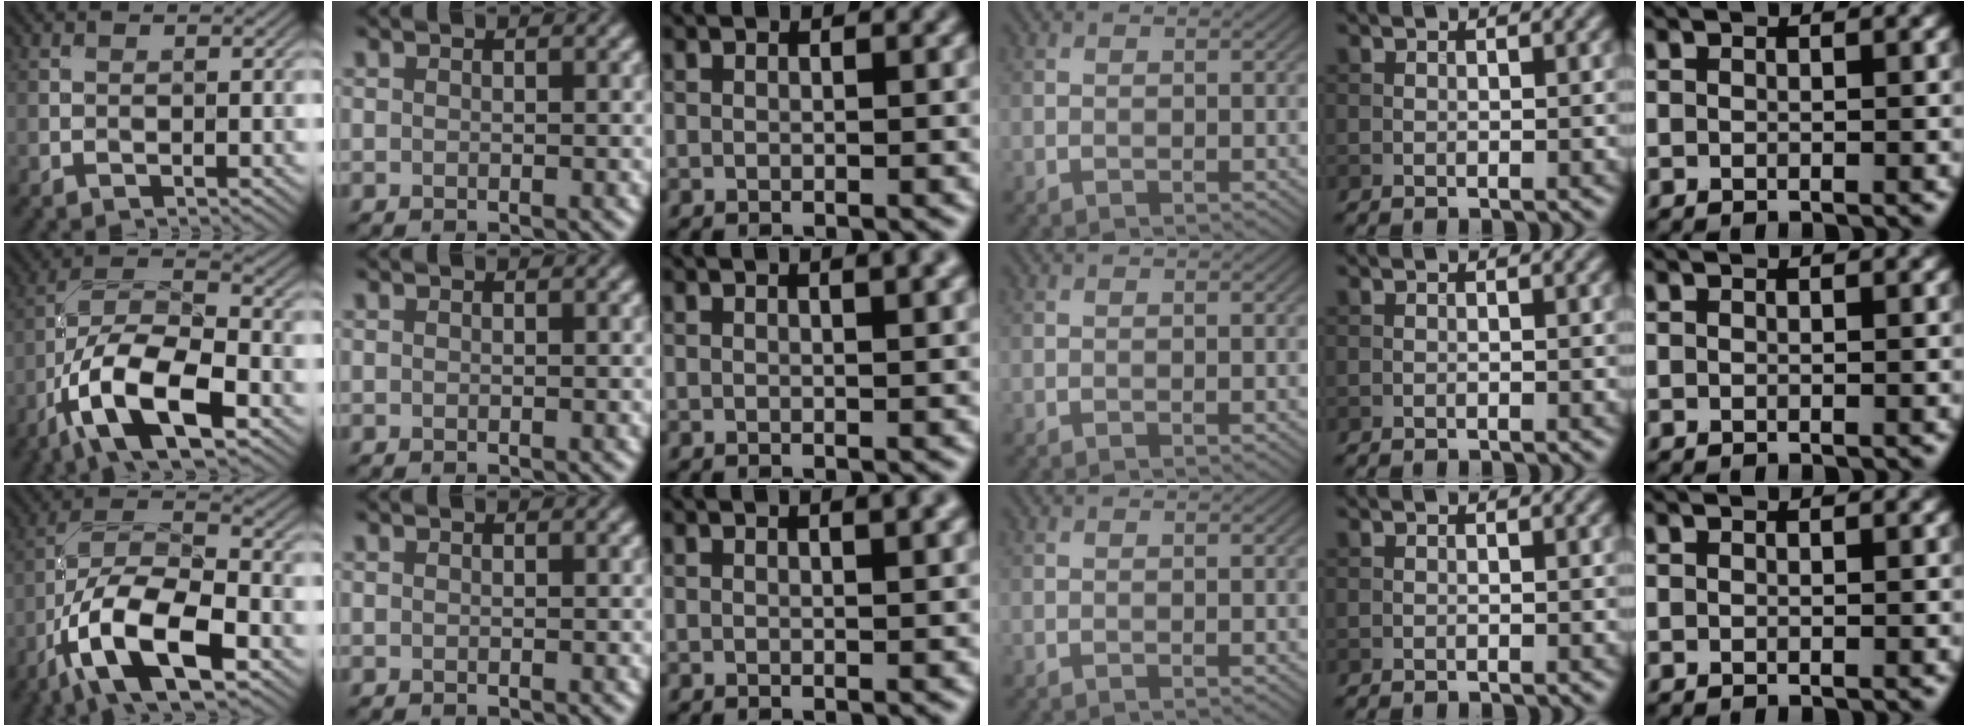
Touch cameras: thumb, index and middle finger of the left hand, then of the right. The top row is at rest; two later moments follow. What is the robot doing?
{"motion": "screw", "object": "medicine bottle"}